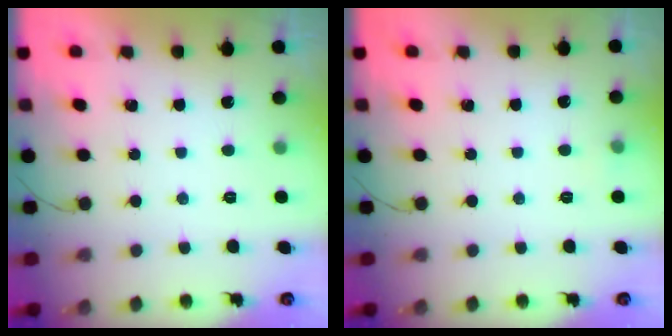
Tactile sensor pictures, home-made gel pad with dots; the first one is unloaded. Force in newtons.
{"total": 3.6, "press": 3.4, "slide": 1.3}